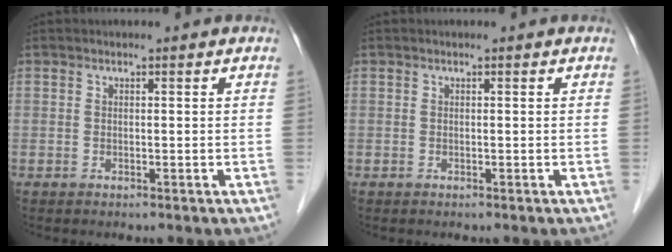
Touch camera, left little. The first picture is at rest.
{"total": 0.0}